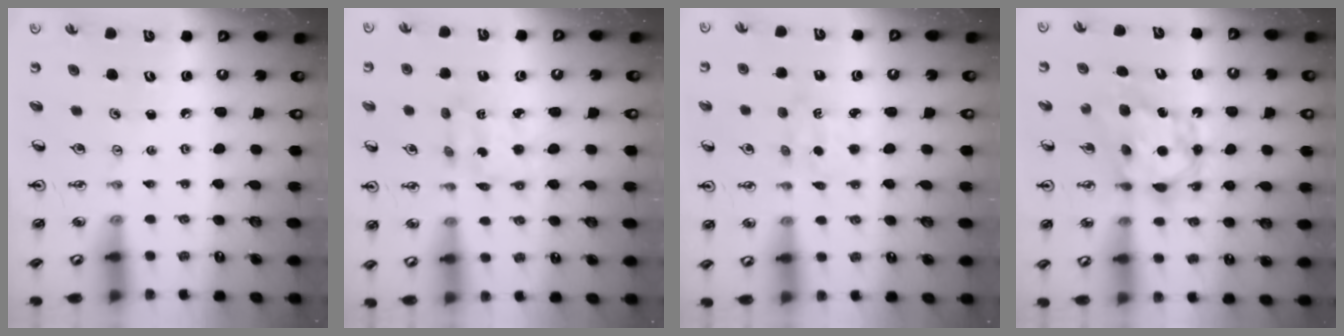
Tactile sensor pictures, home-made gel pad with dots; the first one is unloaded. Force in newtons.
{"total": 2.4, "press": 2.4, "slide": 0.2}
{"total": 2.3, "press": 2.3, "slide": 0.3}
{"total": 6.5, "press": 6.5, "slide": 0.3}